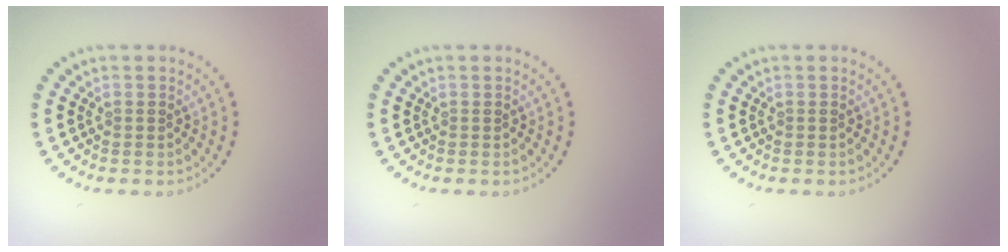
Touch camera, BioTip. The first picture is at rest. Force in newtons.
{"total": 0.0}
{"total": 0.0}